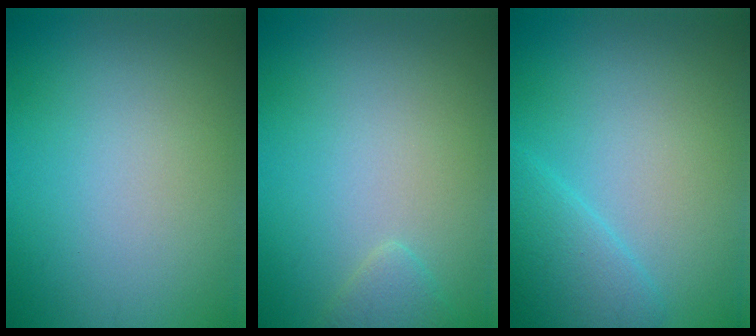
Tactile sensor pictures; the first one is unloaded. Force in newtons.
{"total": 1.4, "press": 1.4, "slide": 0.1}
{"total": 2.8, "press": 2.8, "slide": 0.1}